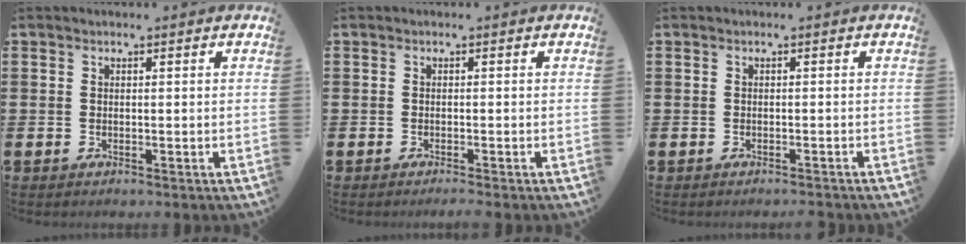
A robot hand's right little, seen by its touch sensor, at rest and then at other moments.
{"total": 0.5, "force": [-0.5, -0.1, 0.2], "torque": [-0.004, -0.003, -0.009]}
{"total": 0.6, "force": [-0.6, -0.2, 0.0], "torque": [0.000, -0.001, -0.012]}